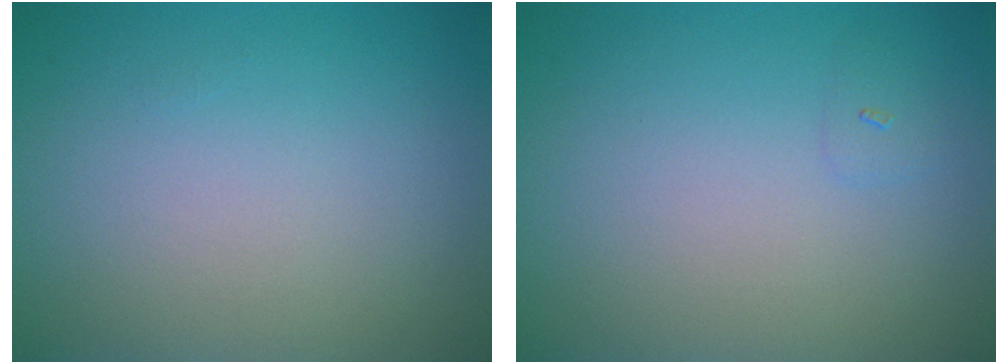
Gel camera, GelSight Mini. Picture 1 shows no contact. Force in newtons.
{"total": 0.6, "press": 0.6, "slide": 0.1}